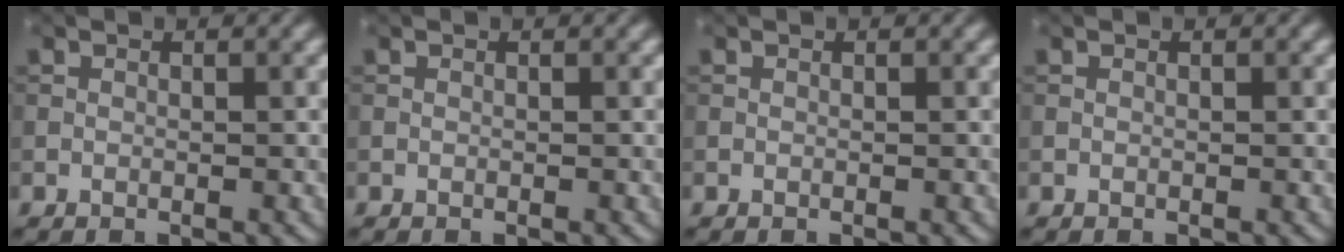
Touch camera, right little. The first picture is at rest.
{"total": 0.0}
{"total": 0.0}
{"total": 0.0}